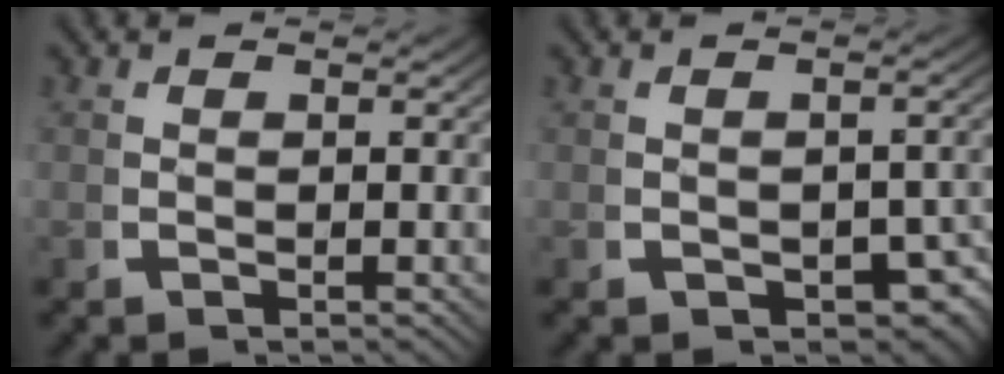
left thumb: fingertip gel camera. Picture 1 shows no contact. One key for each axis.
{"total": 3.9, "fx": -1.3, "fy": 2.6, "fz": 2.7, "tx": -0.036, "ty": -0.025, "tz": -0.008}